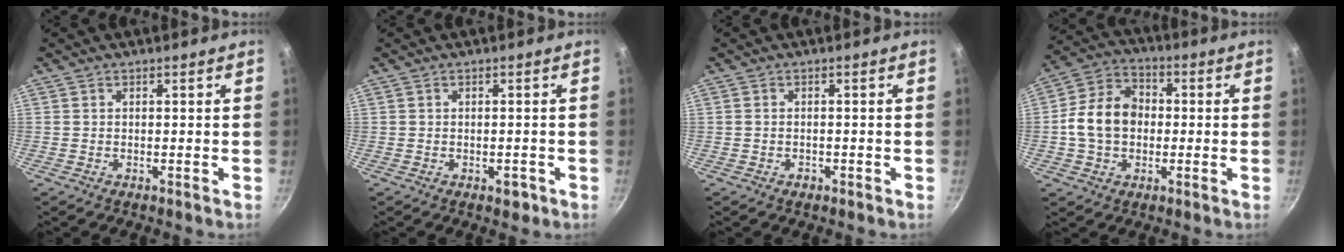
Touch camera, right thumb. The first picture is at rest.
{"total": 2.2, "force": [-1.1, 1.2, 1.6], "torque": [-0.016, 0.007, -0.010]}
{"total": 1.2, "force": [-0.7, 0.8, 0.6], "torque": [-0.010, 0.005, -0.008]}
{"total": 11.5, "force": [-0.5, 8.7, 7.4], "torque": [-0.109, 0.026, -0.024]}